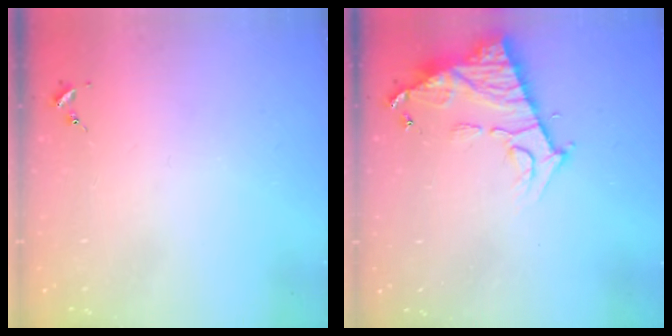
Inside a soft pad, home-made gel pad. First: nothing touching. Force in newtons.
{"total": 11.7, "press": 11.6, "slide": 0.8}